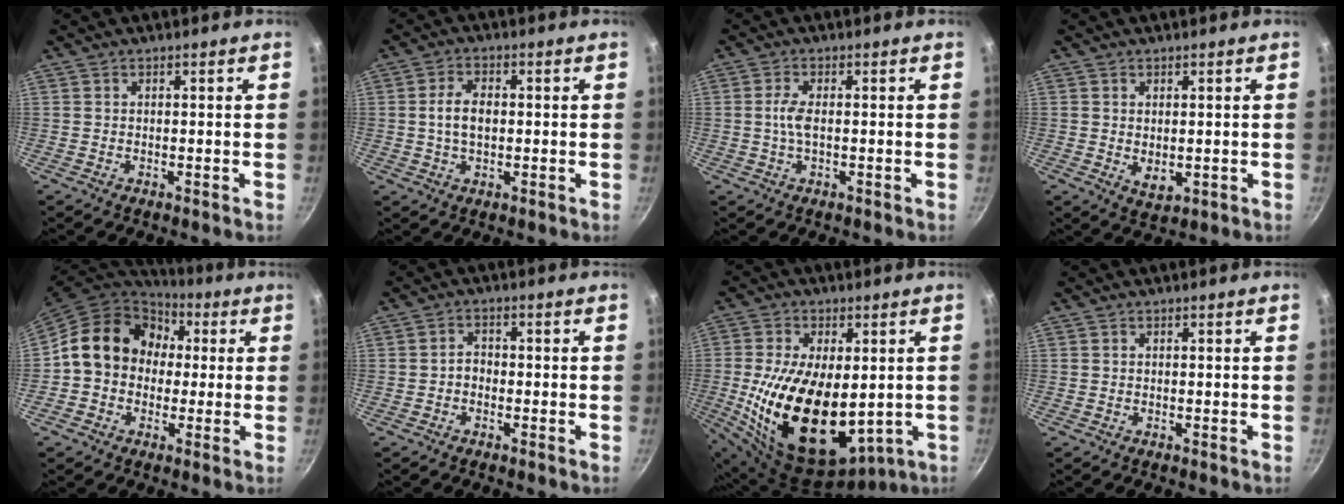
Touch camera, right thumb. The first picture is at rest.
{"total": 5.5, "force": [0.1, 3.3, 4.4], "torque": [-0.075, 0.011, -0.003]}
{"total": 3.2, "force": [-0.1, 1.0, 3.0], "torque": [-0.073, 0.003, -0.006]}
{"total": 3.5, "force": [0.2, 2.2, 2.7], "torque": [-0.042, -0.014, 0.008]}
{"total": 15.6, "force": [1.7, 13.2, 8.3], "torque": [-0.100, 0.039, 0.010]}
{"total": 2.2, "force": [-0.9, 1.6, 1.2], "torque": [-0.011, 0.016, -0.020]}
{"total": 22.8, "force": [-0.9, 13.2, 18.6], "torque": [-0.334, -0.017, 0.007]}
{"total": 0.0}